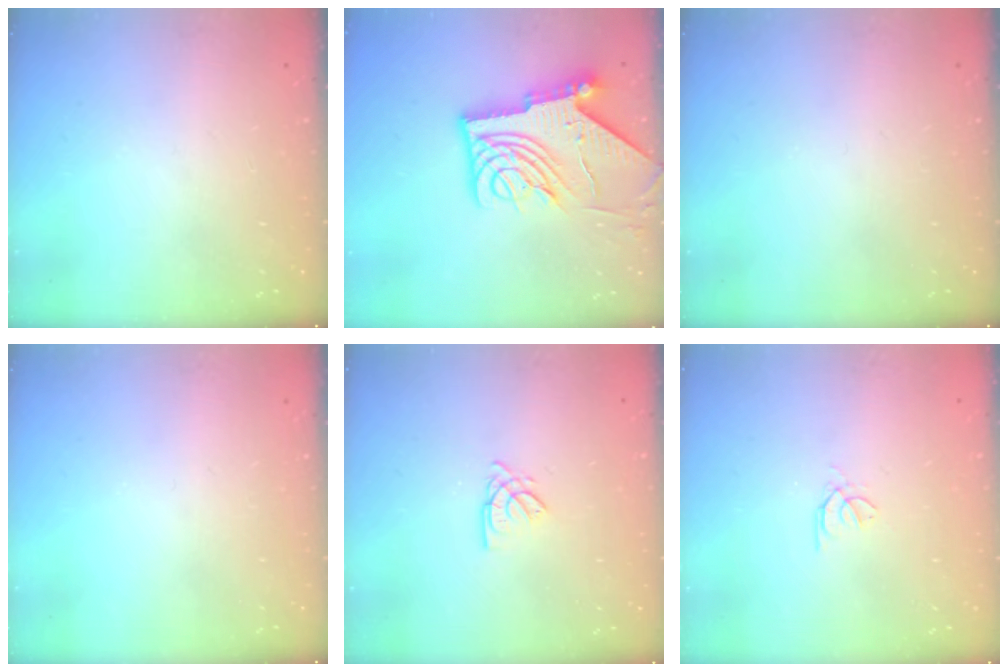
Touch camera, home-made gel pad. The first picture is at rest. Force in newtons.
{"total": 15.6, "press": 15.4, "slide": 1.9}
{"total": 0.0}
{"total": 0.0}
{"total": 2.6, "press": 2.6, "slide": 0.1}
{"total": 0.6, "press": 0.4, "slide": 0.3}